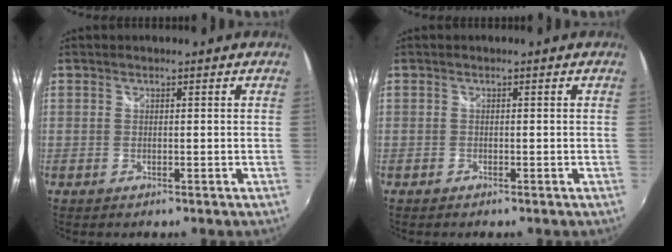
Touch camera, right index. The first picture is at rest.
{"total": 0.5, "force": [-0.4, 0.3, 0.1], "torque": [-0.004, -0.001, -0.008]}